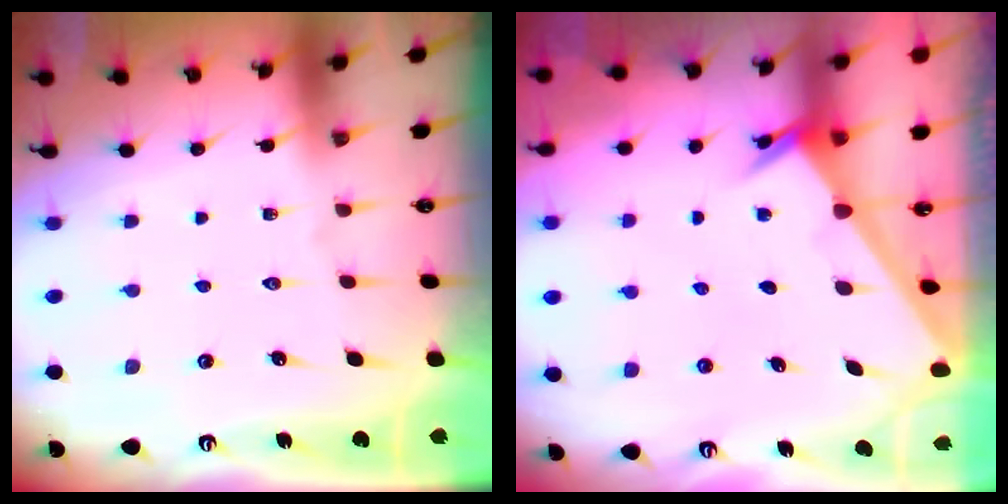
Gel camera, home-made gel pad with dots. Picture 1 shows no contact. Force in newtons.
{"total": 2.3, "press": 2.3, "slide": 0.2}